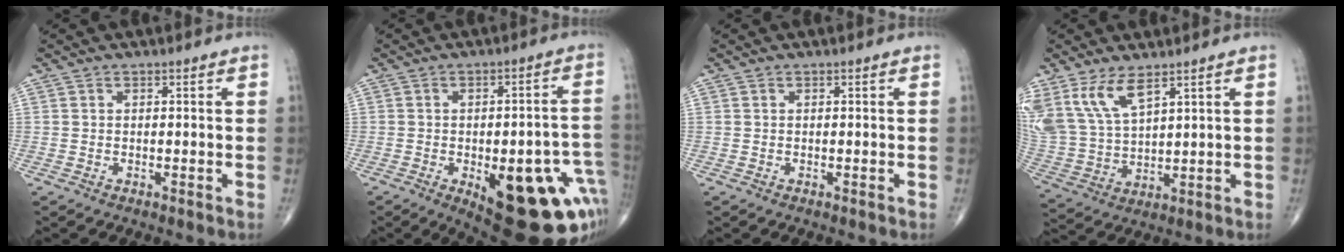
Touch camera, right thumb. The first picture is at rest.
{"total": 24.4, "force": [-8.0, 9.3, 21.0], "torque": [-0.195, 0.015, -0.079]}
{"total": 0.0}
{"total": 11.1, "force": [6.8, 4.6, 7.5], "torque": [-0.154, -0.025, 0.155]}